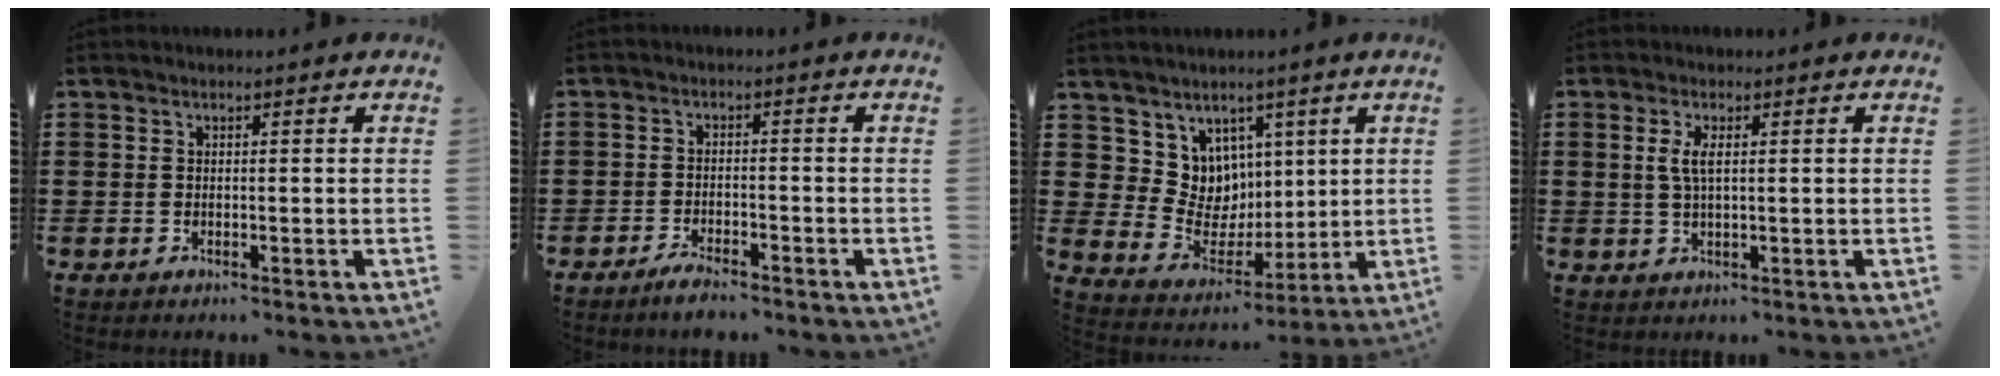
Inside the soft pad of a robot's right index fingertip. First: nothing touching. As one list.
[{"total": 2.5, "force": [-2.4, 0.1, 0.7], "torque": [-0.016, 0.003, -0.046]}, {"total": 7.8, "force": [3.6, 7.0, 0.6], "torque": [-0.053, -0.035, 0.075]}, {"total": 2.9, "force": [0.6, 0.9, 2.8], "torque": [-0.055, 0.005, 0.008]}]